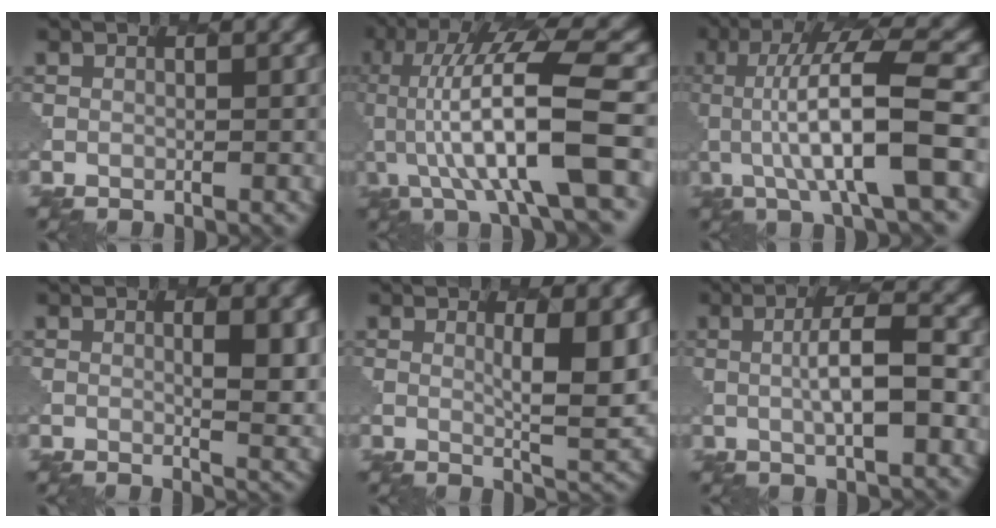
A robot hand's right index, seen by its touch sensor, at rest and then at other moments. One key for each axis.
{"total": 11.0, "fx": -1.0, "fy": 2.1, "fz": 10.7, "tx": -0.185, "ty": 0.018, "tz": -0.017}
{"total": 9.1, "fx": -0.5, "fy": 1.9, "fz": 8.9, "tx": -0.146, "ty": 0.011, "tz": -0.009}
{"total": 4.3, "fx": 1.0, "fy": 1.2, "fz": 4.0, "tx": -0.053, "ty": -0.004, "tz": 0.019}
{"total": 4.9, "fx": 1.3, "fy": 1.0, "fz": 4.6, "tx": -0.069, "ty": -0.010, "tz": 0.026}
{"total": 4.6, "fx": 0.4, "fy": 1.0, "fz": 4.5, "tx": -0.081, "ty": 0.004, "tz": 0.006}